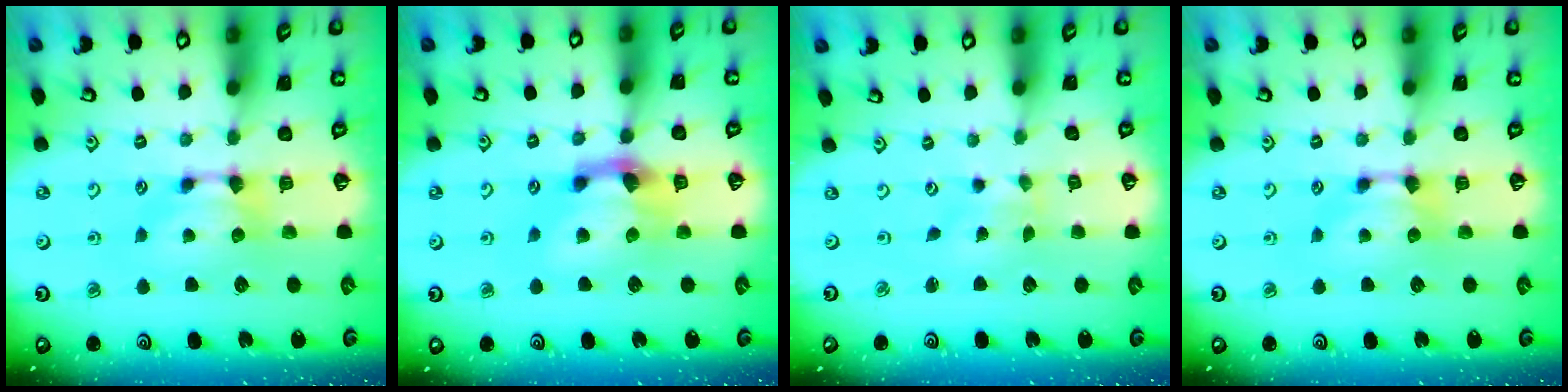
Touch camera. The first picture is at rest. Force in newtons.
{"total": 4.6, "press": 4.1, "slide": 2.1}
{"total": 3.7, "press": 3.6, "slide": 0.8}
{"total": 0.0}